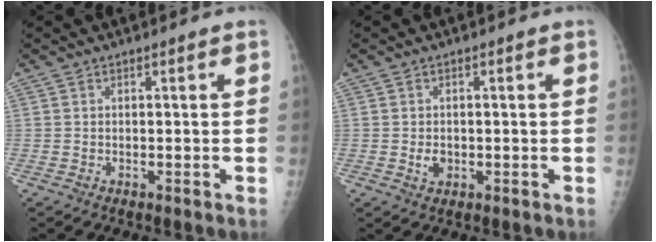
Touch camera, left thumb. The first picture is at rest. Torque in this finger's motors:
{"motor_torque": [0.25, 0.24, 0.16, 0.05, 0.00]}